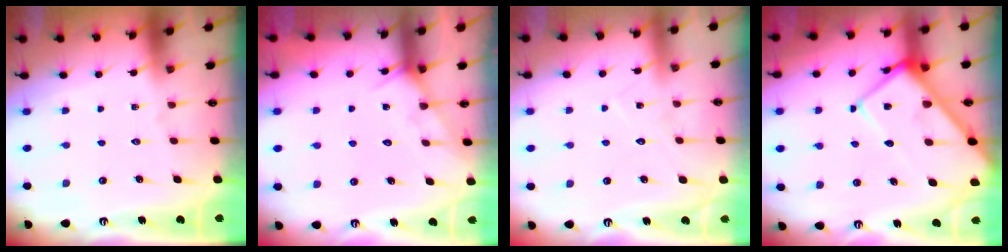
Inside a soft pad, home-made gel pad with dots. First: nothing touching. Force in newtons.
{"total": 5.8, "press": 5.8, "slide": 0.5}
{"total": 6.6, "press": 6.6, "slide": 0.4}
{"total": 13.8, "press": 13.8, "slide": 1.2}